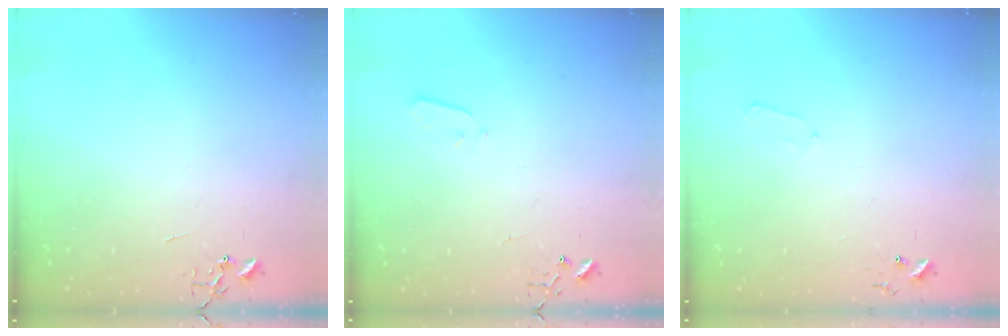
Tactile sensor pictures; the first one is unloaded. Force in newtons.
{"total": 3.1, "press": 3.0, "slide": 0.9}
{"total": 5.1, "press": 5.0, "slide": 0.6}